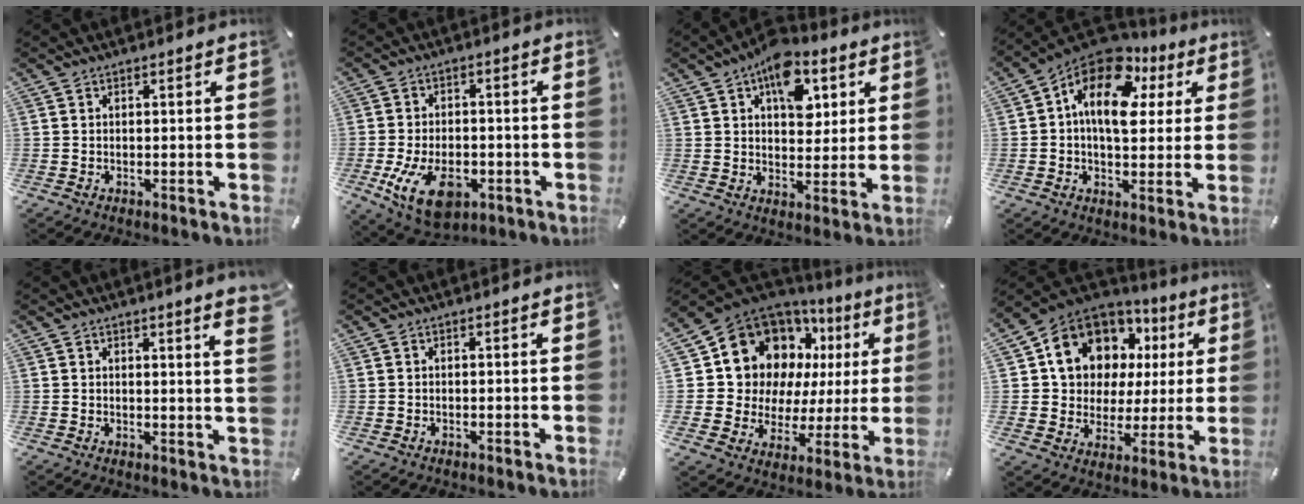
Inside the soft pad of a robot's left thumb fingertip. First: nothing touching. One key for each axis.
{"total": 12.0, "fx": -4.1, "fy": 7.4, "fz": 8.6, "tx": -0.164, "ty": 0.000, "tz": -0.071}
{"total": 12.0, "fx": 5.2, "fy": 7.6, "fz": 7.7, "tx": -0.097, "ty": -0.016, "tz": 0.088}
{"total": 15.6, "fx": 4.7, "fy": 9.9, "fz": 11.2, "tx": -0.184, "ty": -0.021, "tz": 0.081}
{"total": 3.4, "fx": 2.3, "fy": 0.1, "fz": 2.5, "tx": -0.037, "ty": -0.013, "tz": 0.037}
{"total": 0.0}
{"total": 15.9, "fx": 8.4, "fy": 12.2, "fz": 5.8, "tx": -0.097, "ty": -0.072, "tz": 0.165}
{"total": 13.1, "fx": 6.3, "fy": 10.6, "fz": 4.5, "tx": -0.096, "ty": -0.038, "tz": 0.123}